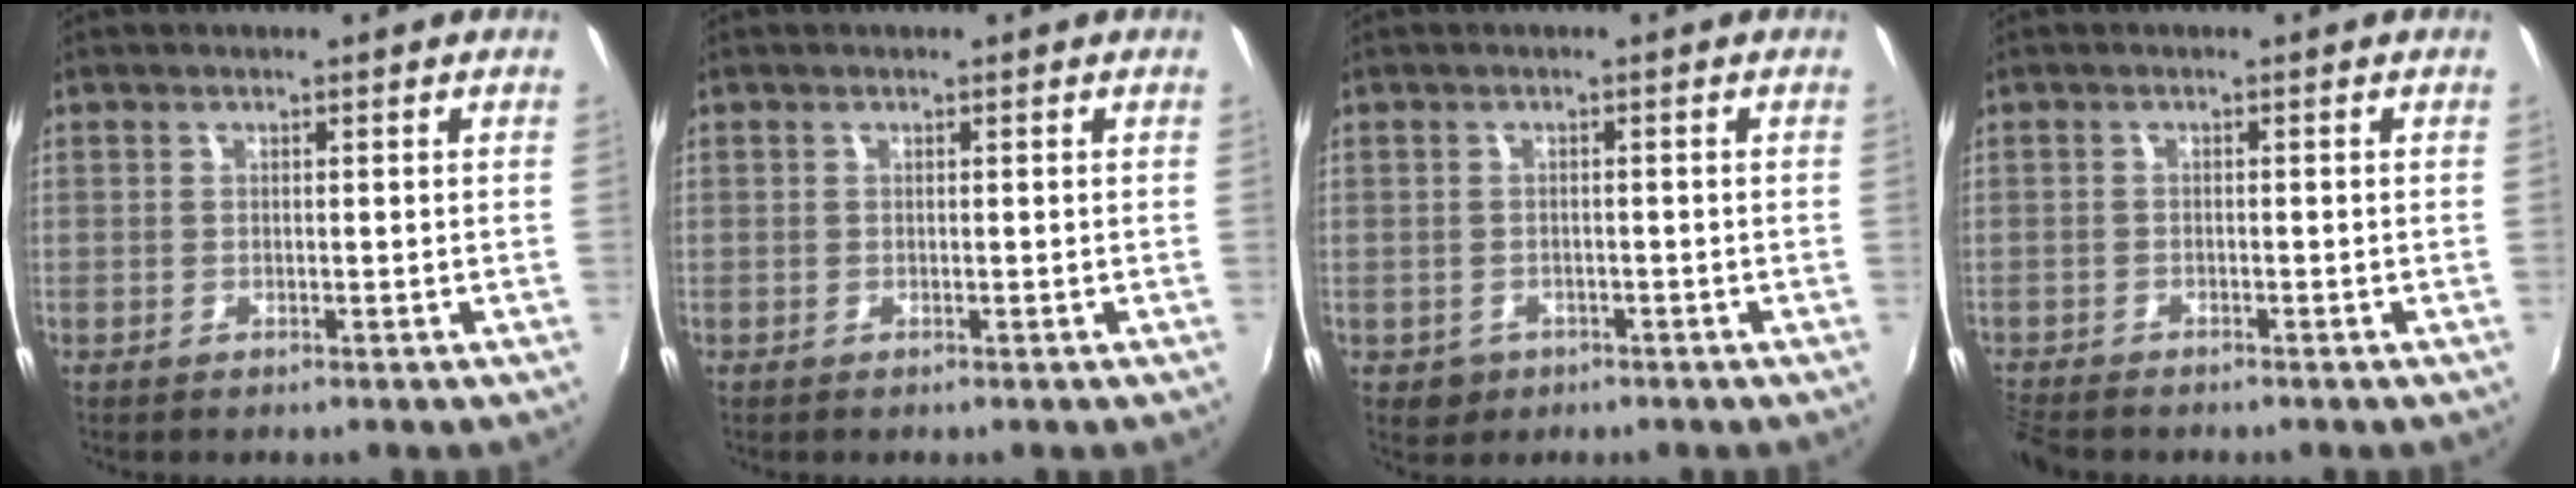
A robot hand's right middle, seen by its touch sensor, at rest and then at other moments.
{"total": 0.0}
{"total": 3.2, "force": [-1.3, 2.8, 0.8], "torque": [-0.024, -0.003, -0.013]}
{"total": 4.8, "force": [-4.4, 0.9, 1.5], "torque": [-0.048, -0.025, -0.084]}